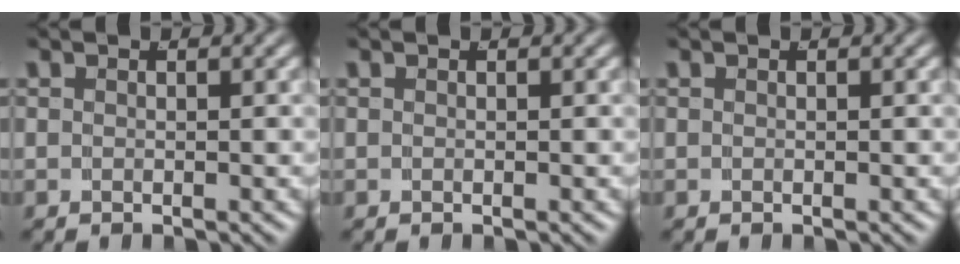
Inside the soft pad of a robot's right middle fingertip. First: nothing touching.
{"total": 0.0}
{"total": 0.0}